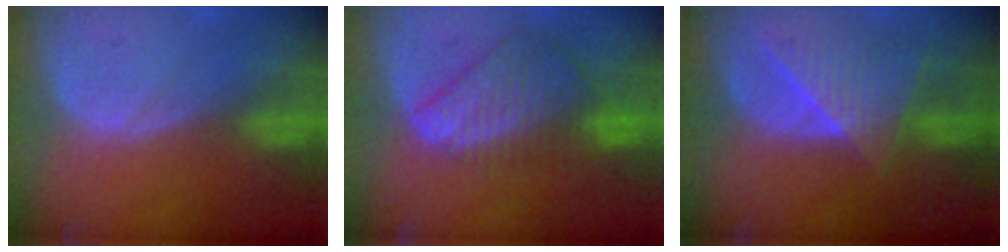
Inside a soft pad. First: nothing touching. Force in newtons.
{"total": 9.0, "press": 7.7, "slide": 4.6}
{"total": 7.7, "press": 7.2, "slide": 2.7}